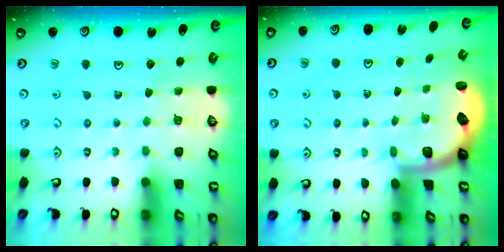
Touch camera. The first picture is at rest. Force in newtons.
{"total": 1.9, "press": 1.8, "slide": 0.5}